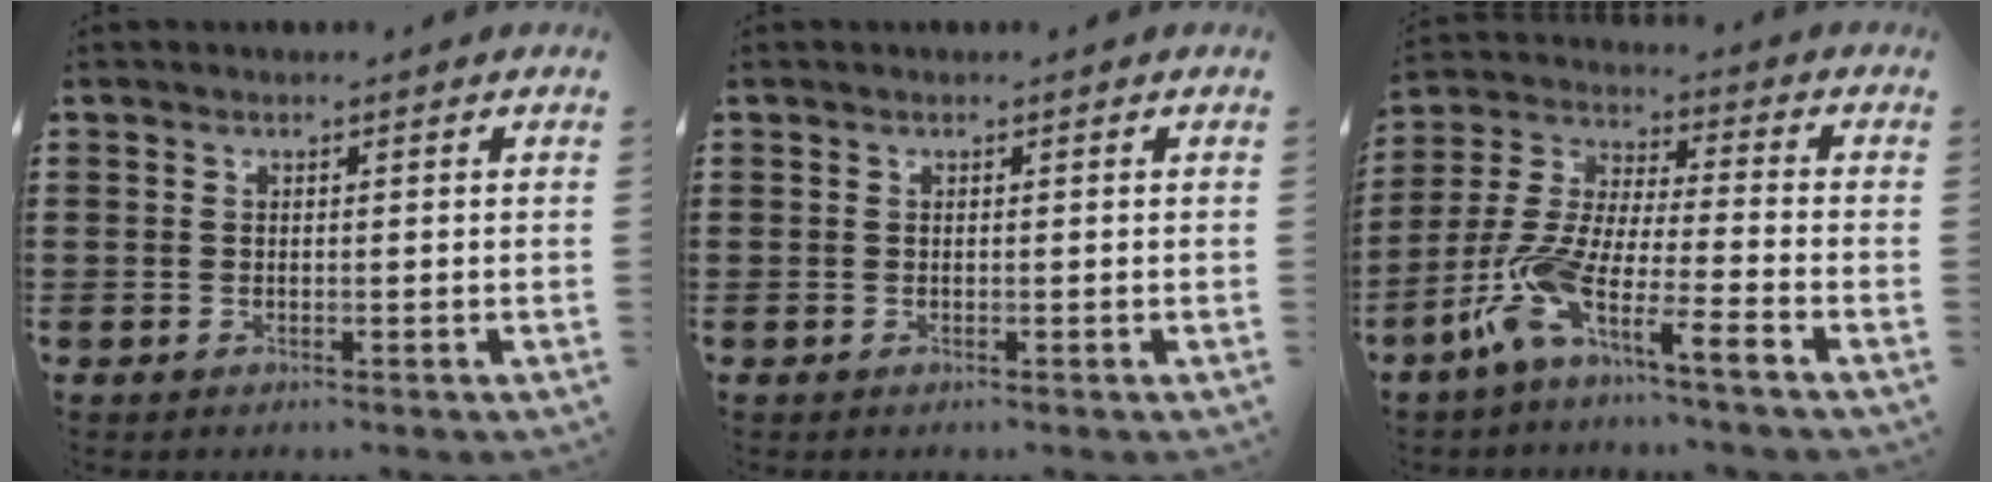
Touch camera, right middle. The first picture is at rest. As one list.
[{"total": 0.0}, {"total": 8.4, "force": [-6.8, -0.4, 4.9], "torque": [-0.140, -0.029, -0.149]}]